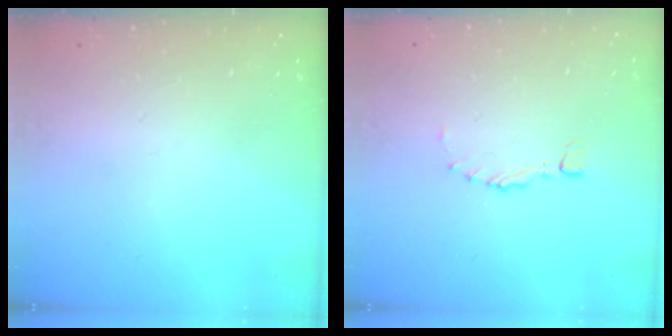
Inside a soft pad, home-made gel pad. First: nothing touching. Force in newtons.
{"total": 0.0}